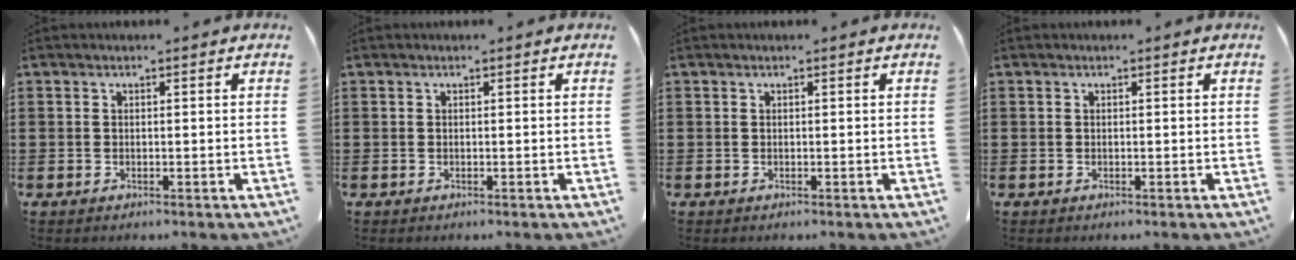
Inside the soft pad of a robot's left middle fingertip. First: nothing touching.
{"total": 0.0}
{"total": 0.0}
{"total": 0.0}